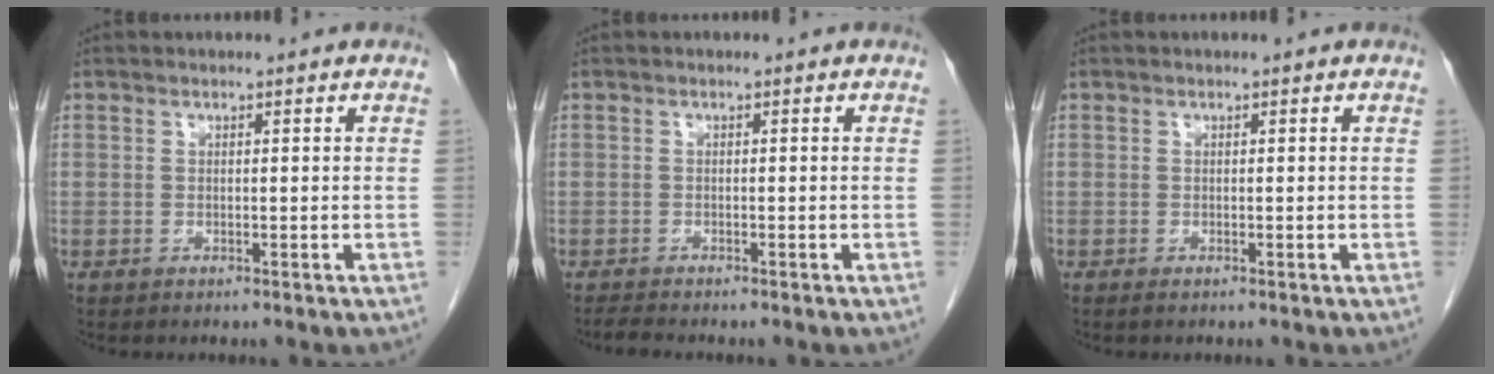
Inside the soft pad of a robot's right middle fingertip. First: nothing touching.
{"total": 1.3, "force": [-1.2, -0.2, 0.4], "torque": [-0.014, -0.006, -0.023]}
{"total": 0.0}